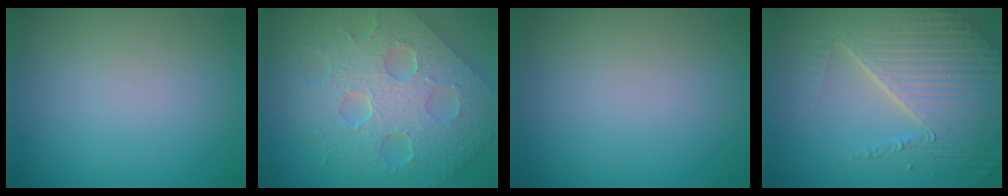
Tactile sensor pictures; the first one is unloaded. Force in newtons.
{"total": 9.0, "press": 6.5, "slide": 6.2}
{"total": 0.0}
{"total": 7.8, "press": 5.4, "slide": 5.6}